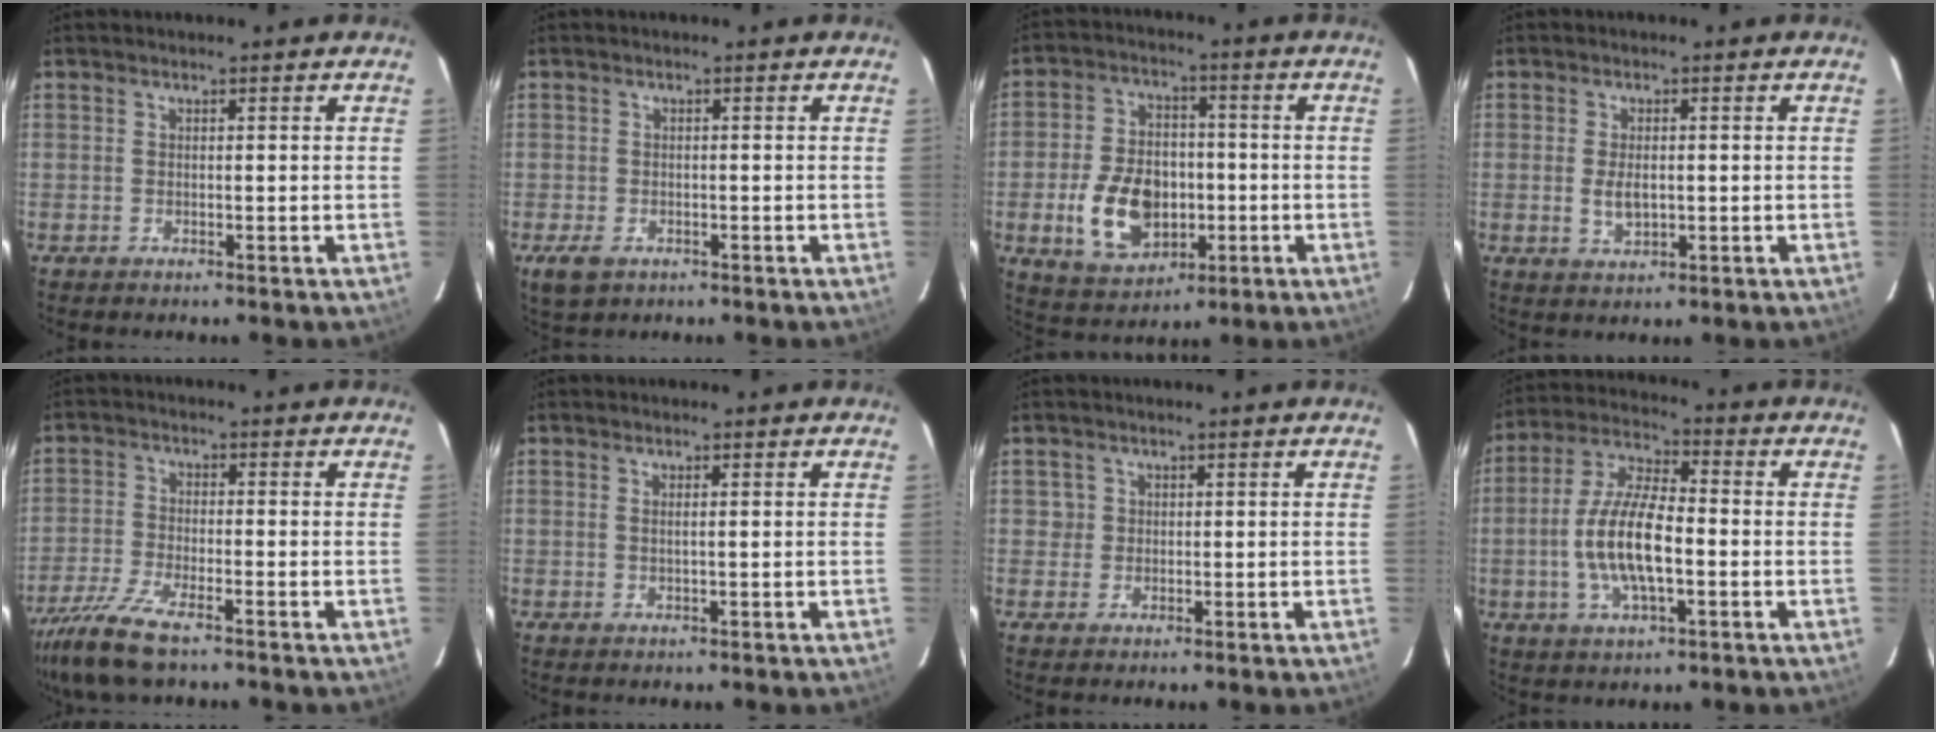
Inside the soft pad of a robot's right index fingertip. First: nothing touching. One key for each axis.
{"total": 4.0, "fx": -1.9, "fy": 2.9, "fz": 2.0, "tx": -0.043, "ty": -0.007, "tz": -0.027}
{"total": 13.8, "fx": -3.4, "fy": 9.4, "fz": 9.6, "tx": -0.207, "ty": 0.006, "tz": -0.042}
{"total": 3.8, "fx": -0.4, "fy": 2.1, "fz": 3.2, "tx": -0.061, "ty": -0.006, "tz": -0.003}
{"total": 10.8, "fx": -8.2, "fy": 2.1, "fz": 6.7, "tx": -0.161, "ty": -0.035, "tz": -0.159}
{"total": 0.9, "fx": 0.1, "fy": -0.3, "fz": 0.8, "tx": -0.016, "ty": 0.001, "tz": 0.001}
{"total": 1.6, "fx": 0.1, "fy": 1.6, "fz": 0.0, "tx": 0.006, "ty": 0.006, "tz": 0.002}
{"total": 12.7, "fx": -2.4, "fy": 4.5, "fz": 11.6, "tx": -0.238, "ty": 0.001, "tz": -0.046}